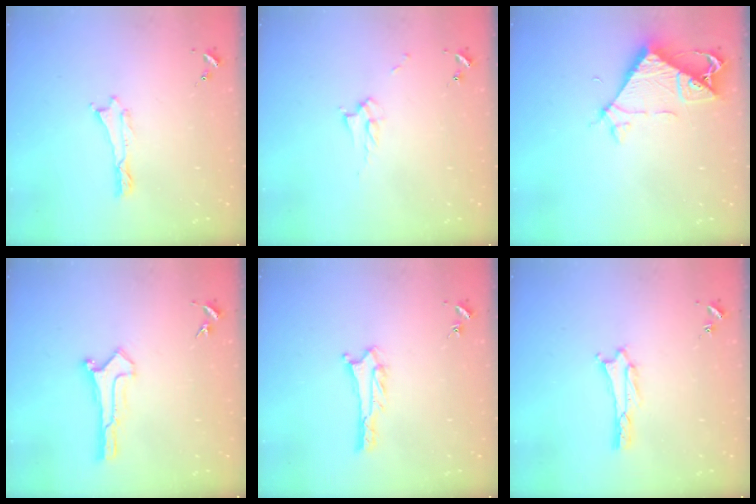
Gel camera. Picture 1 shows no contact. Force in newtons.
{"total": 3.2, "press": 3.1, "slide": 0.5}
{"total": 6.8, "press": 6.8, "slide": 0.6}
{"total": 0.0}
{"total": 2.7, "press": 2.7, "slide": 0.2}
{"total": 1.6, "press": 1.6, "slide": 0.2}